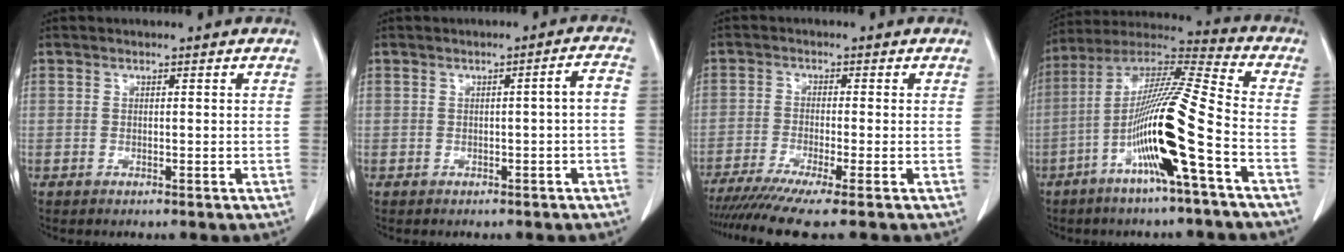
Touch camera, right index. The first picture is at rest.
{"total": 2.4, "force": [-0.6, 0.0, 2.3], "torque": [-0.028, 0.005, -0.008]}
{"total": 10.0, "force": [-7.9, -1.0, 6.0], "torque": [-0.086, -0.023, -0.125]}
{"total": 16.2, "force": [-5.6, -0.5, 15.2], "torque": [-0.289, 0.002, -0.112]}